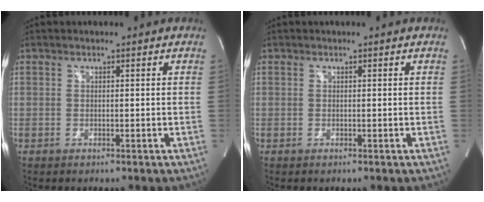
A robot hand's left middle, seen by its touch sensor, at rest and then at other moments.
{"total": 0.0}